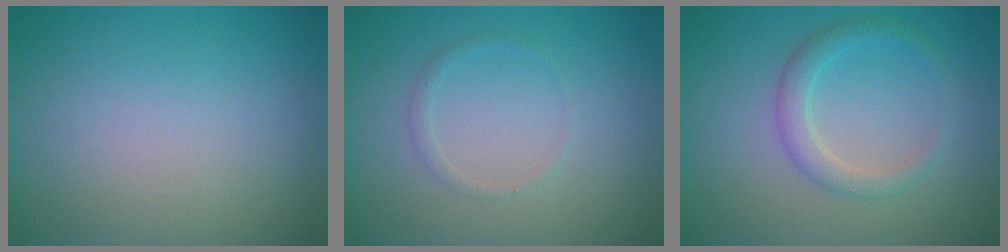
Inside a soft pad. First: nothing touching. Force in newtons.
{"total": 0.8, "press": 0.8, "slide": 0.0}
{"total": 2.3, "press": 2.3, "slide": 0.0}